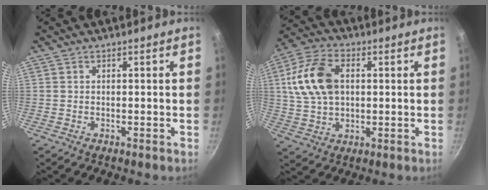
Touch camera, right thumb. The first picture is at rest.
{"total": 13.8, "force": [2.4, 9.1, 10.1], "torque": [-0.182, 0.010, 0.039]}